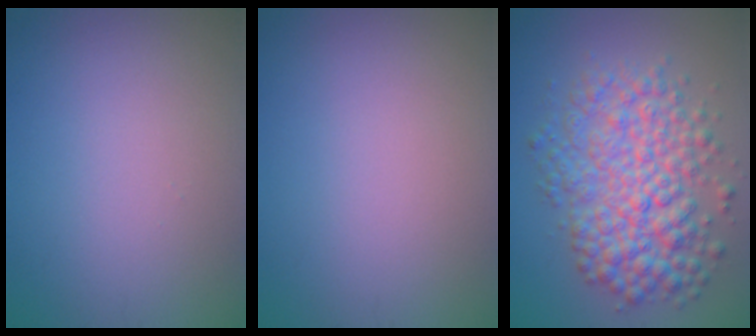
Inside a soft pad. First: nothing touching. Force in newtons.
{"total": 0.0}
{"total": 7.4, "press": 7.4, "slide": 0.1}